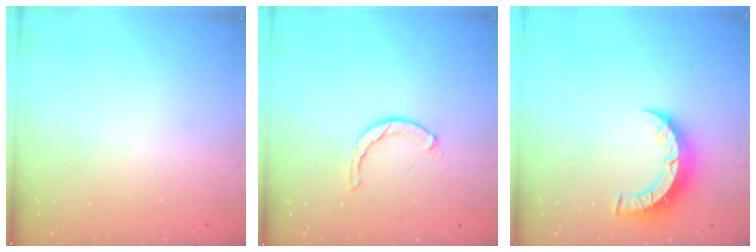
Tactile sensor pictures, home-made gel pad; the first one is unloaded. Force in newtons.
{"total": 1.8, "press": 1.8, "slide": 0.4}
{"total": 7.1, "press": 7.0, "slide": 0.8}